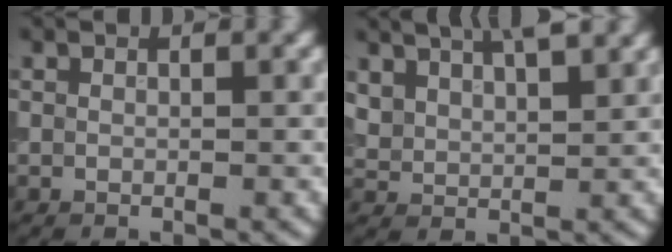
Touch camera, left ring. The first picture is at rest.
{"total": 5.8, "force": [4.3, 2.3, 3.2], "torque": [-0.067, 0.023, 0.067]}